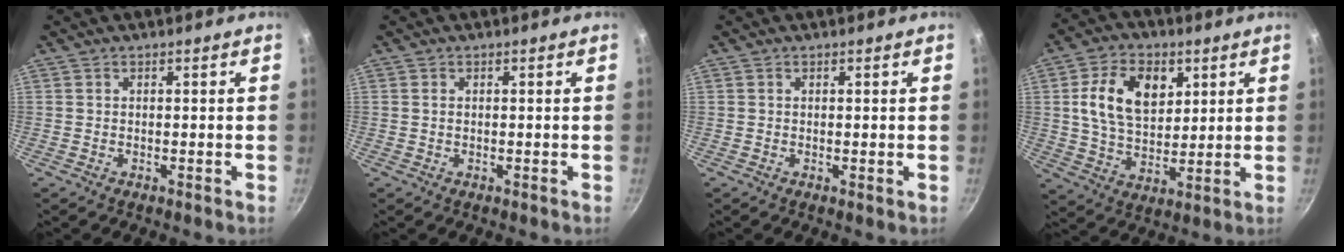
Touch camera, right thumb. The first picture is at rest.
{"total": 0.7, "force": [0.2, 0.5, 0.5], "torque": [-0.008, 0.002, 0.003]}
{"total": 0.0}
{"total": 13.7, "force": [4.2, 9.1, 9.4], "torque": [-0.143, -0.011, 0.070]}